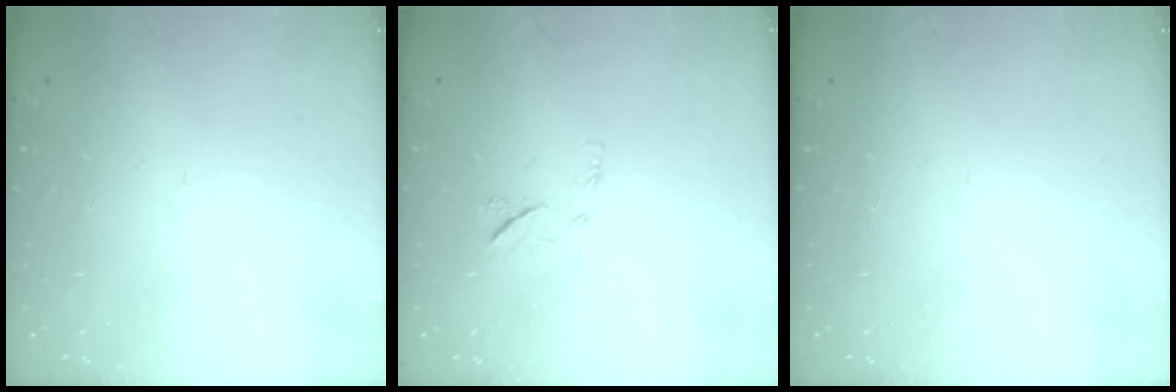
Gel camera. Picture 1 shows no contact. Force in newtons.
{"total": 6.7, "press": 6.6, "slide": 1.0}
{"total": 1.6, "press": 1.5, "slide": 0.1}